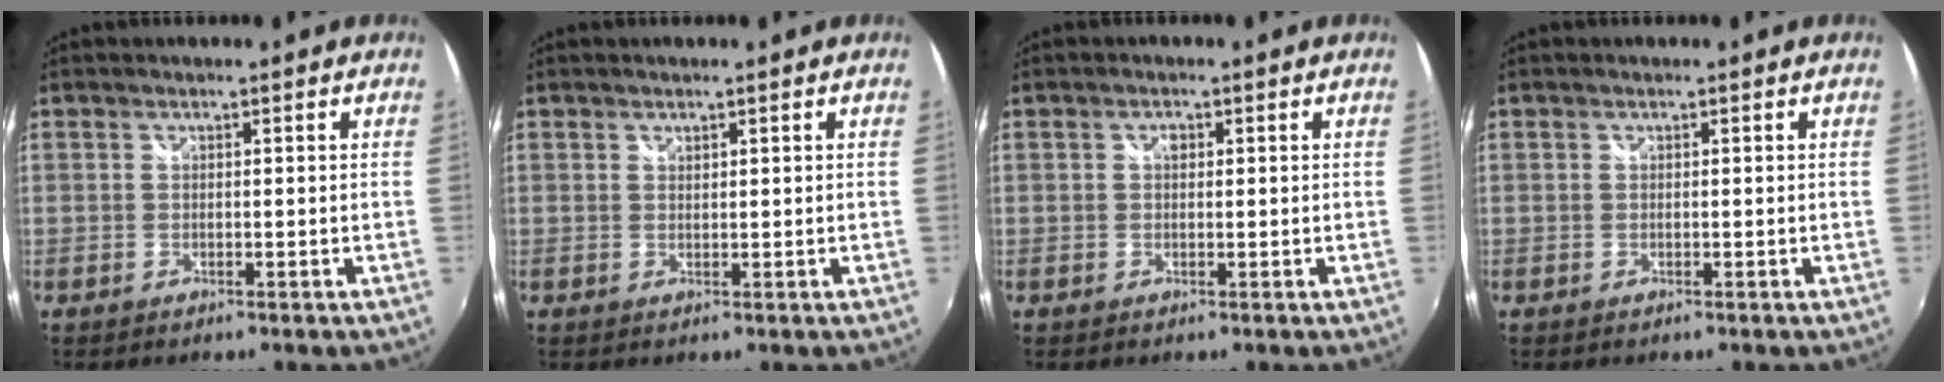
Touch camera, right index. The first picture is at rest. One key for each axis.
{"total": 0.6, "fx": 0.5, "fy": 0.3, "fz": 0.1, "tx": 0.000, "ty": 0.000, "tz": 0.010}
{"total": 1.1, "fx": 0.2, "fy": 0.8, "fz": 0.7, "tx": -0.009, "ty": 0.004, "tz": 0.002}
{"total": 0.0}